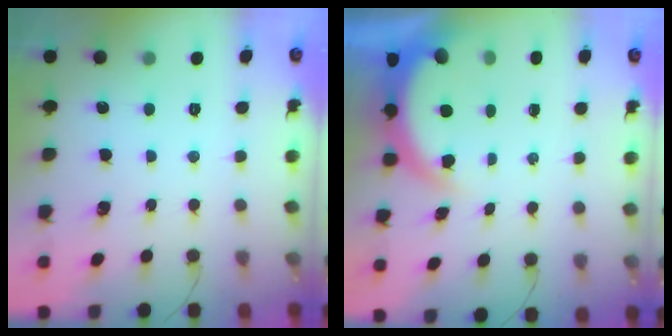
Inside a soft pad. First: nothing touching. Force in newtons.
{"total": 4.4, "press": 4.3, "slide": 0.8}